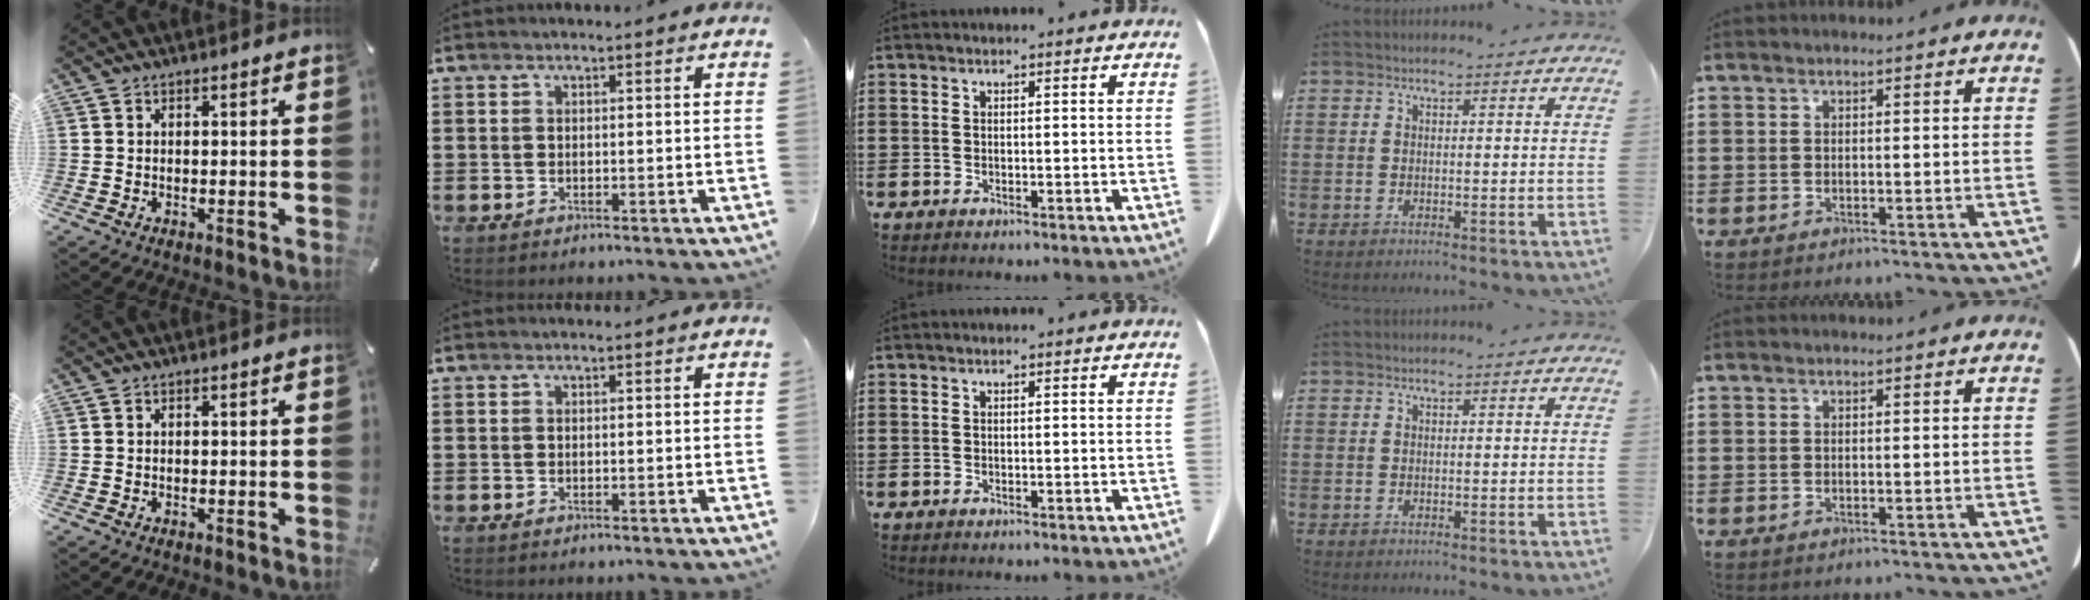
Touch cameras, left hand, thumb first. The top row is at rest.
{}